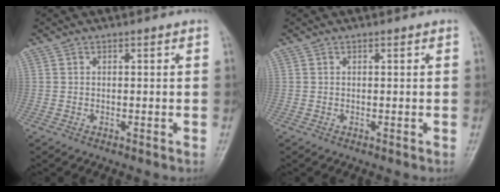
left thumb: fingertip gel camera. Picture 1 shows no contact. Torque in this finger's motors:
{"motor_torque": [-0.13, -0.02, -0.21, 0.10, 0.00]}